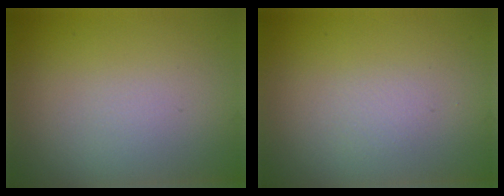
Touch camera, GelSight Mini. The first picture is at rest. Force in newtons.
{"total": 0.5, "press": 0.5, "slide": 0.1}